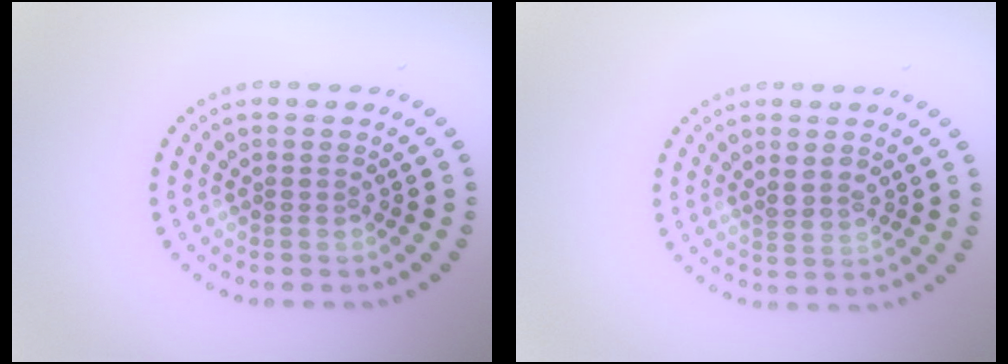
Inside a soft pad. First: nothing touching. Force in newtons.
{"total": 1.7, "press": 1.6, "slide": 0.7}